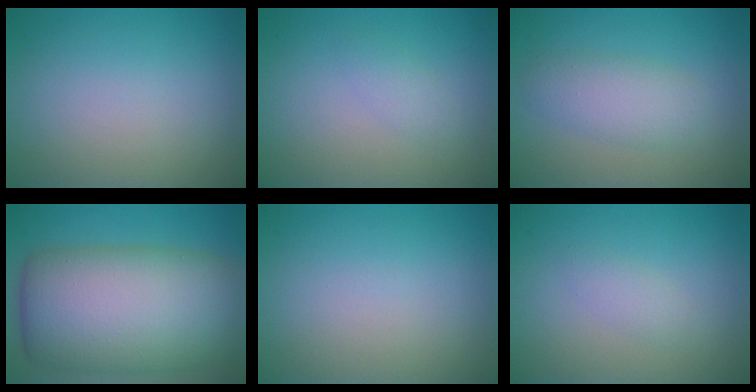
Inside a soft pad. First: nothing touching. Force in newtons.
{"total": 1.3, "press": 1.3, "slide": 0.0}
{"total": 3.3, "press": 3.3, "slide": 0.1}
{"total": 14.9, "press": 14.9, "slide": 0.5}
{"total": 0.0}
{"total": 1.3, "press": 1.3, "slide": 0.1}